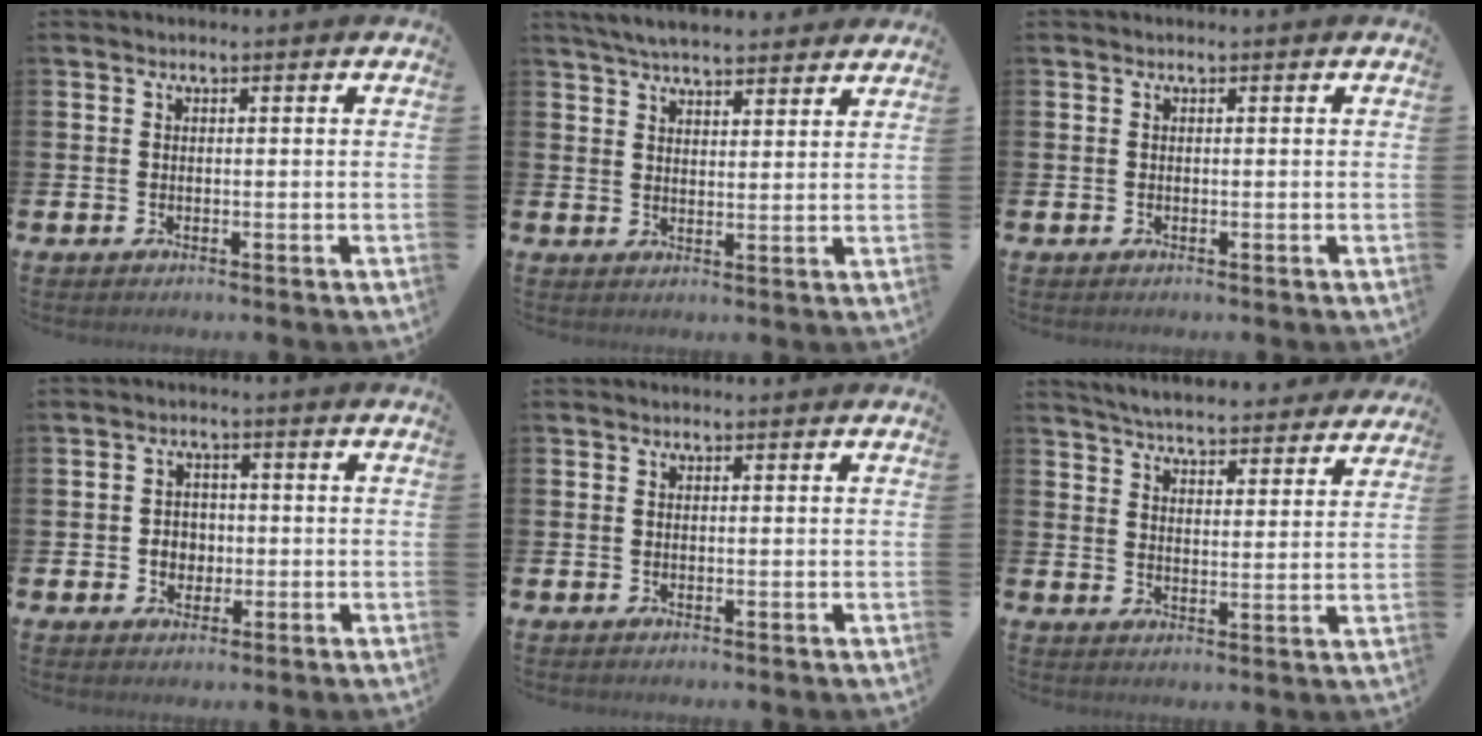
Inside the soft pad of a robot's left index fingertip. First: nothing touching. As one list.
[{"total": 5.4, "force": [5.2, 0.8, 1.3], "torque": [-0.032, -0.019, 0.095]}, {"total": 0.0}, {"total": 2.8, "force": [-0.4, 2.6, 1.1], "torque": [-0.009, 0.000, -0.017]}, {"total": 0.0}, {"total": 5.6, "force": [5.5, 0.5, 0.8], "torque": [-0.027, -0.040, 0.096]}]